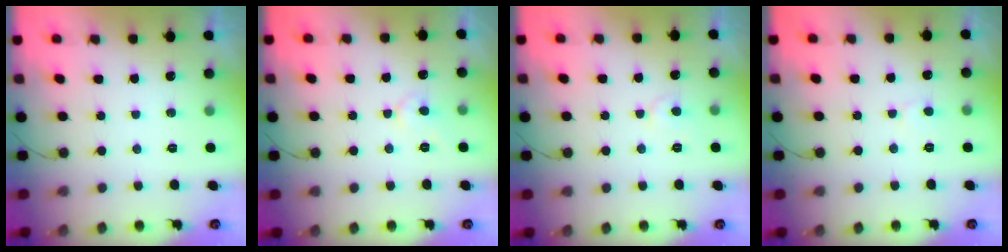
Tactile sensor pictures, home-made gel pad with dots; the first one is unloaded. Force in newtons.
{"total": 4.8, "press": 4.8, "slide": 0.2}
{"total": 4.7, "press": 4.7, "slide": 0.4}
{"total": 3.6, "press": 3.6, "slide": 0.3}